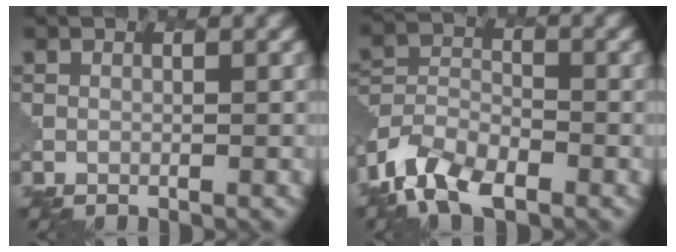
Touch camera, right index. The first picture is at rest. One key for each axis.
{"total": 6.9, "fx": -4.9, "fy": 3.4, "fz": 3.5, "tx": -0.067, "ty": -0.008, "tz": -0.103}